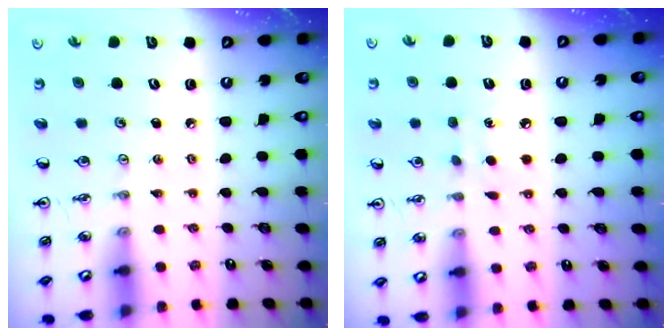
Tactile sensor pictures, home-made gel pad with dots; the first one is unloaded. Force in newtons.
{"total": 6.2, "press": 6.2, "slide": 0.7}